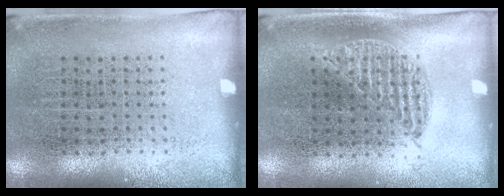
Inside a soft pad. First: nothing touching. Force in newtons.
{"total": 1.0, "press": 0.8, "slide": 0.5}